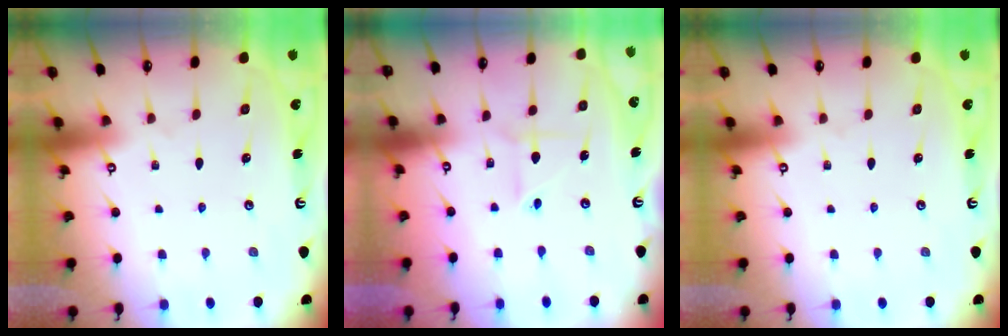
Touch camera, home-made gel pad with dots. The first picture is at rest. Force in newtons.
{"total": 2.1, "press": 2.1, "slide": 0.6}
{"total": 0.0}